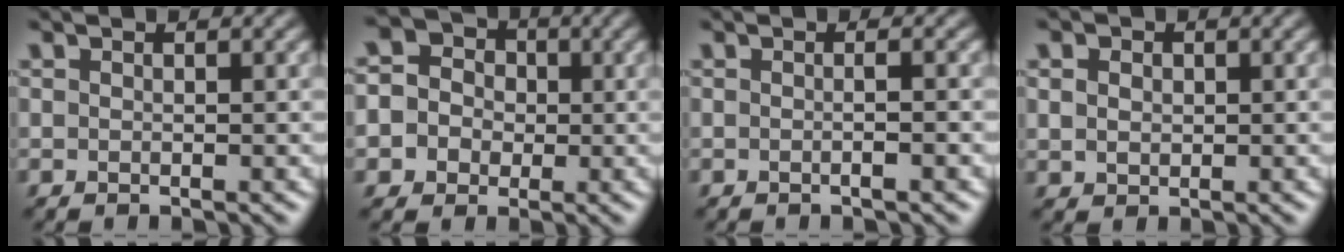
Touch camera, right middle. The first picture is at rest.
{"total": 7.2, "force": [-1.2, 6.8, 2.2], "torque": [-0.044, 0.013, -0.054]}
{"total": 1.7, "force": [-0.1, 0.6, 1.6], "torque": [-0.007, -0.007, -0.010]}
{"total": 2.0, "force": [0.6, 1.6, 1.0], "torque": [-0.022, 0.007, 0.009]}